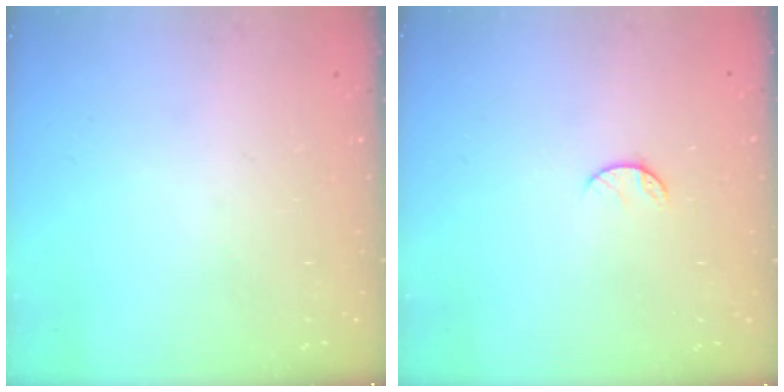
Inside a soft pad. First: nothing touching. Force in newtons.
{"total": 6.0, "press": 5.9, "slide": 0.6}